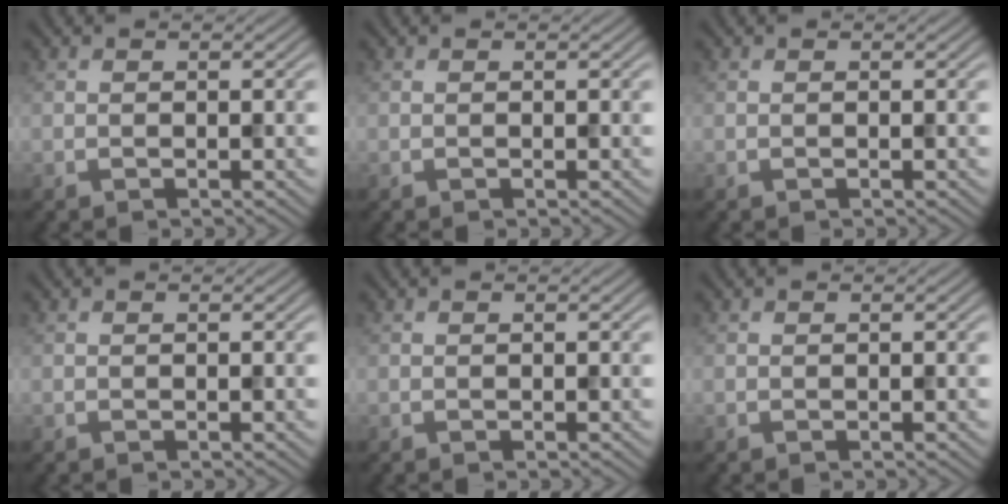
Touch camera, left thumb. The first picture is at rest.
{"total": 0.0}
{"total": 0.0}
{"total": 0.0}
{"total": 0.0}
{"total": 0.0}